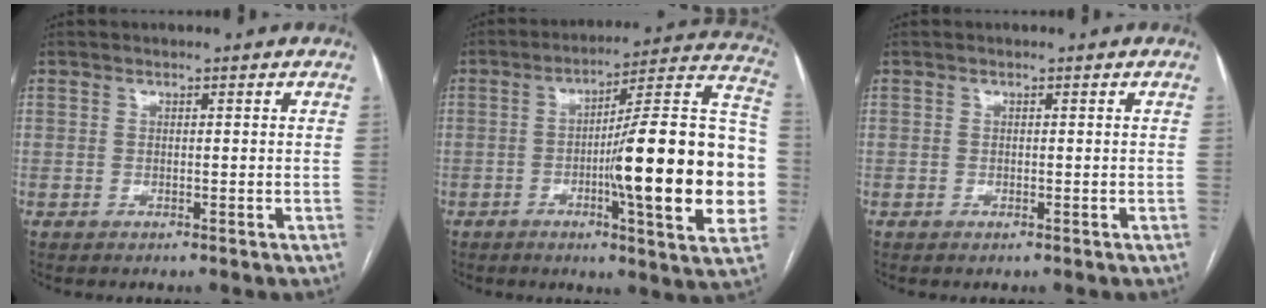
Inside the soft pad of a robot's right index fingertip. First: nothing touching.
{"total": 23.3, "force": [-3.5, 2.0, 22.9], "torque": [-0.260, 0.019, -0.051]}
{"total": 0.0}